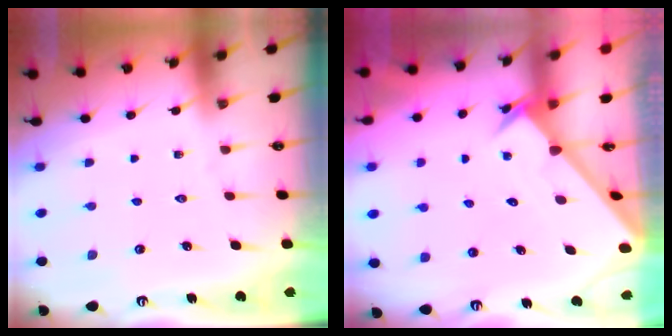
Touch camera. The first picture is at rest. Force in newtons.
{"total": 2.5, "press": 2.5, "slide": 0.2}